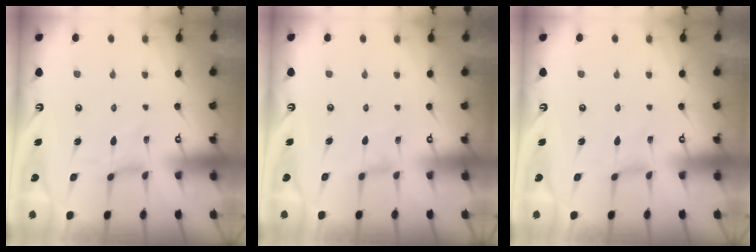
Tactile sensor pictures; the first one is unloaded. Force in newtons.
{"total": 1.3, "press": 1.3, "slide": 0.4}
{"total": 0.0}